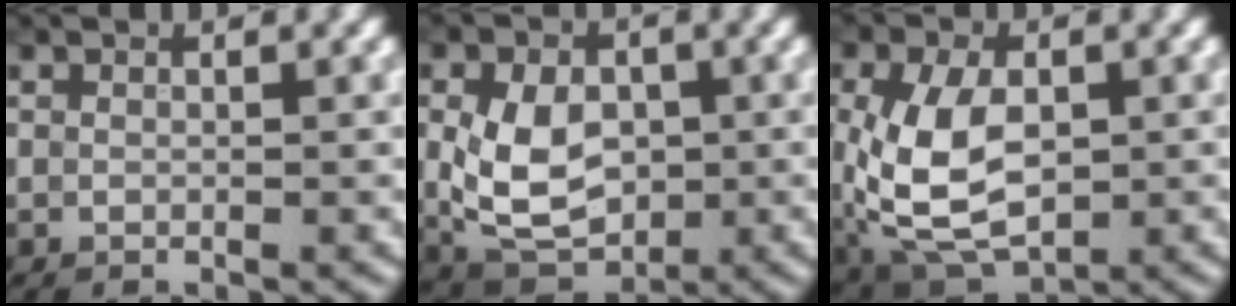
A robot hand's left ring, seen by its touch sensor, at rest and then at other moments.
{"total": 7.0, "force": [-0.1, 4.9, 5.0], "torque": [-0.103, -0.005, -0.002]}
{"total": 8.9, "force": [-0.6, 5.5, 7.0], "torque": [-0.153, -0.008, -0.009]}